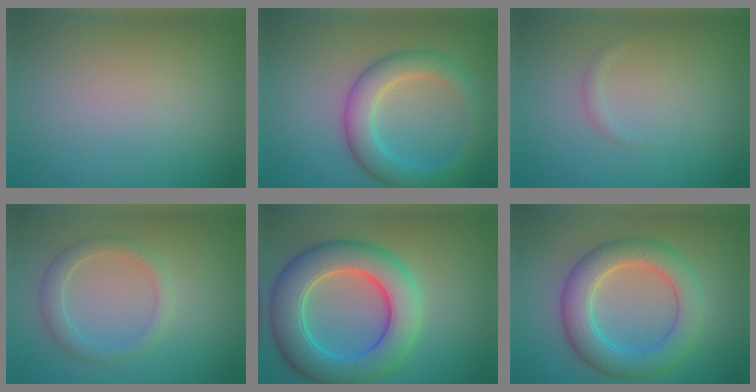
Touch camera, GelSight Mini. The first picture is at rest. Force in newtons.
{"total": 4.7, "press": 4.7, "slide": 0.1}
{"total": 0.6, "press": 0.6, "slide": 0.0}
{"total": 2.2, "press": 2.2, "slide": 0.0}
{"total": 8.6, "press": 8.6, "slide": 0.3}
{"total": 6.1, "press": 6.1, "slide": 0.3}